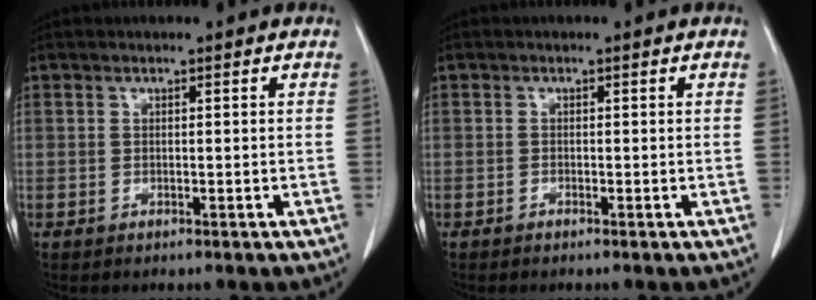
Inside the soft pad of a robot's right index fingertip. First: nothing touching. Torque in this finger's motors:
{"motor_torque": [0.00, 0.01, 0.03, 0.02]}